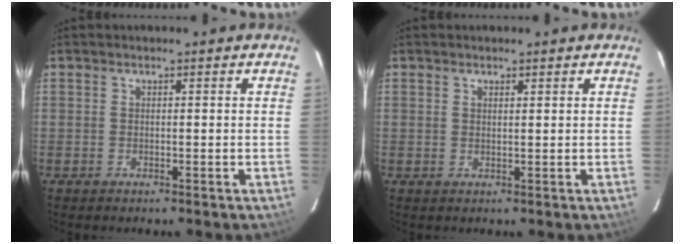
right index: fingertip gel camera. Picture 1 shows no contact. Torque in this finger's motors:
{"motor_torque": [-0.26, 0.04, -0.05, -0.01]}